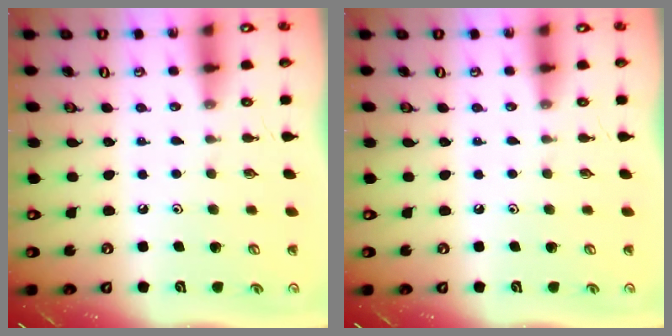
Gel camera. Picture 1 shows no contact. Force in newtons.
{"total": 0.0}